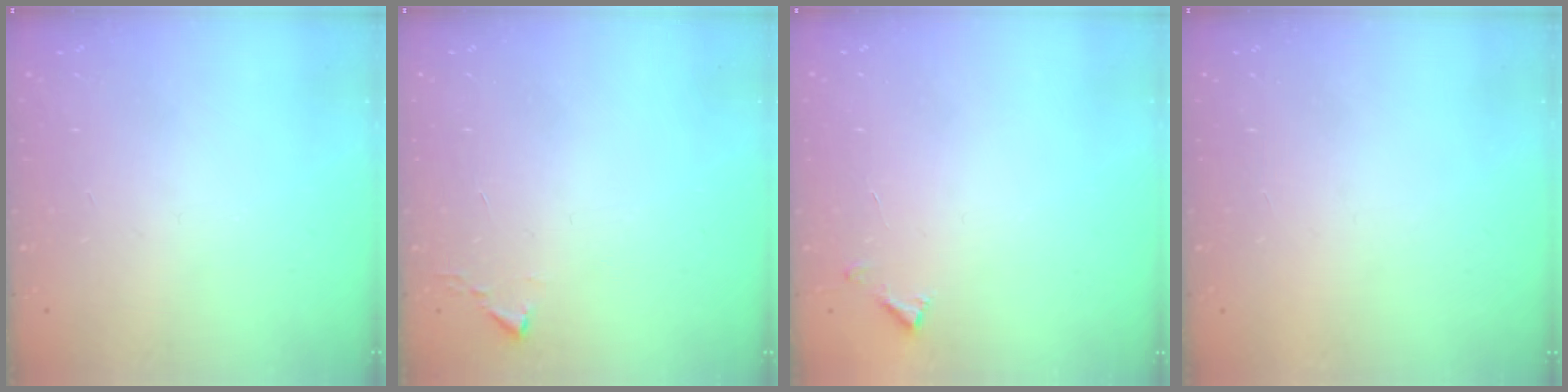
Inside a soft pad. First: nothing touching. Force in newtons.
{"total": 2.4, "press": 2.4, "slide": 0.3}
{"total": 4.3, "press": 4.2, "slide": 0.3}
{"total": 1.5, "press": 1.5, "slide": 0.1}